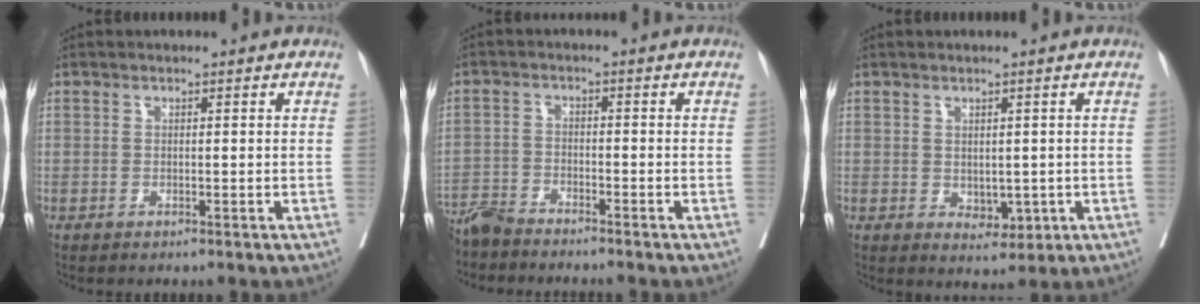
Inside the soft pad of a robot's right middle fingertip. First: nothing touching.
{"total": 6.3, "force": [-6.0, 0.5, 1.7], "torque": [-0.020, -0.016, -0.109]}
{"total": 3.3, "force": [-0.4, 2.1, 2.5], "torque": [-0.027, -0.005, 0.005]}